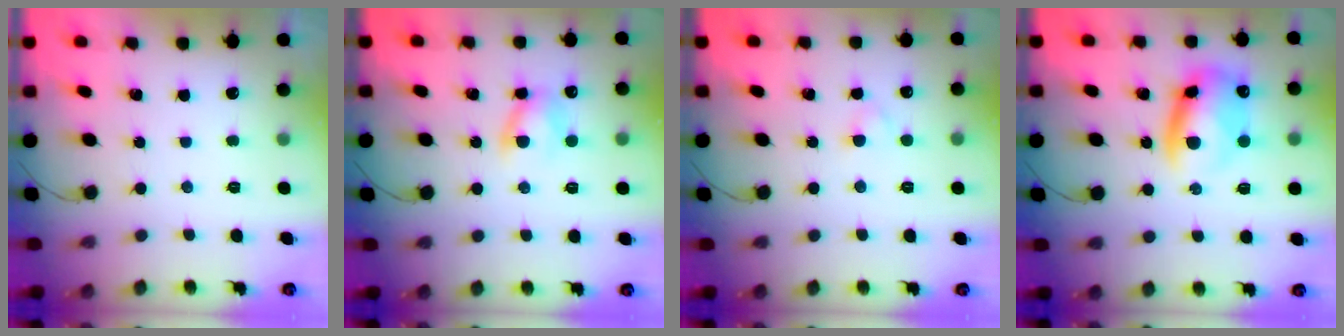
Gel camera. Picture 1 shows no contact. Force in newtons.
{"total": 6.5, "press": 6.3, "slide": 1.3}
{"total": 2.1, "press": 1.9, "slide": 1.0}
{"total": 10.7, "press": 10.5, "slide": 2.0}